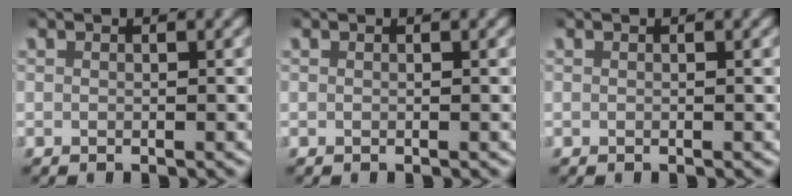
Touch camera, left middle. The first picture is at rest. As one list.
[{"total": 0.0}, {"total": 0.0}]